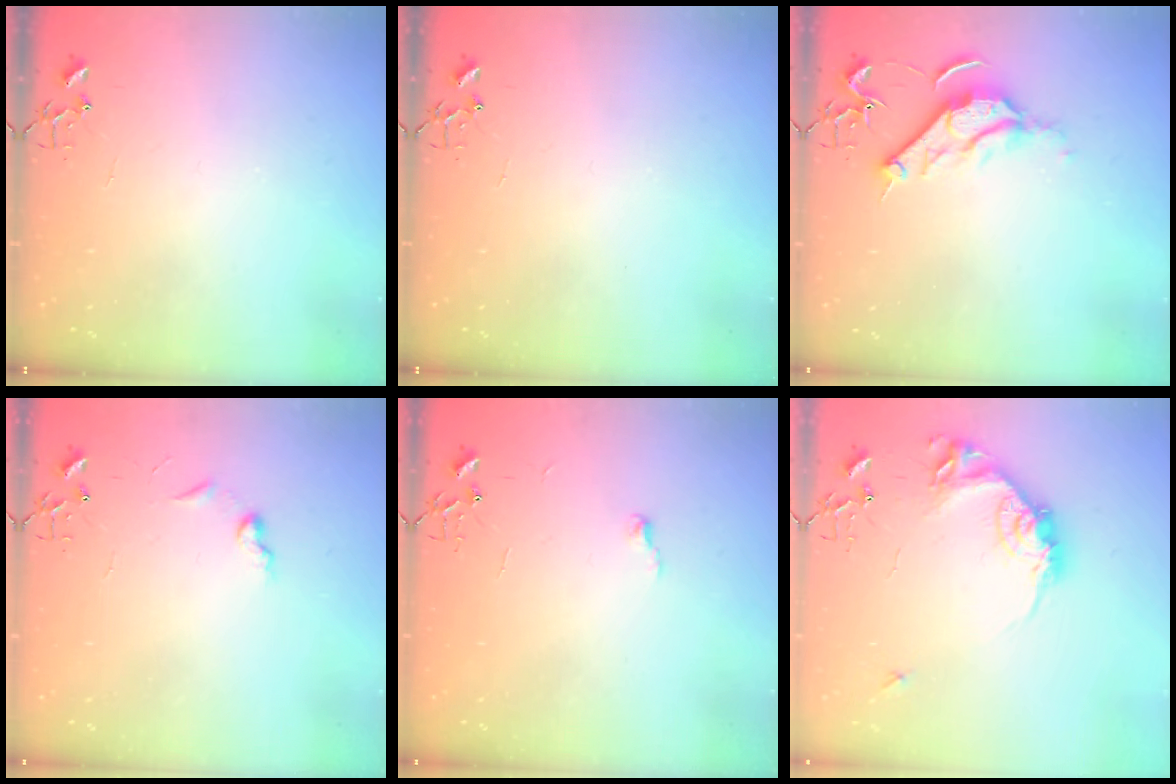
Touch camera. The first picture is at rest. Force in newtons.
{"total": 0.0}
{"total": 10.1, "press": 10.0, "slide": 1.1}
{"total": 5.6, "press": 5.6, "slide": 0.7}
{"total": 3.5, "press": 3.5, "slide": 0.4}
{"total": 15.8, "press": 15.8, "slide": 0.8}